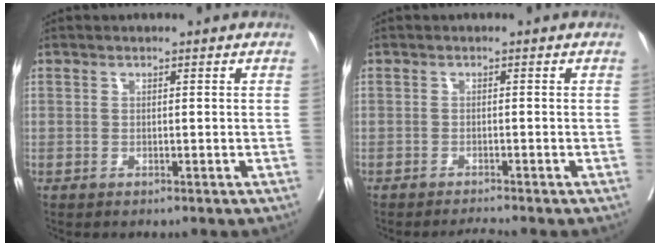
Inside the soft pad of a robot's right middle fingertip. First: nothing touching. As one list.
[{"total": 1.6, "force": [-1.4, -0.7, 0.2], "torque": [-0.004, -0.007, -0.024]}]